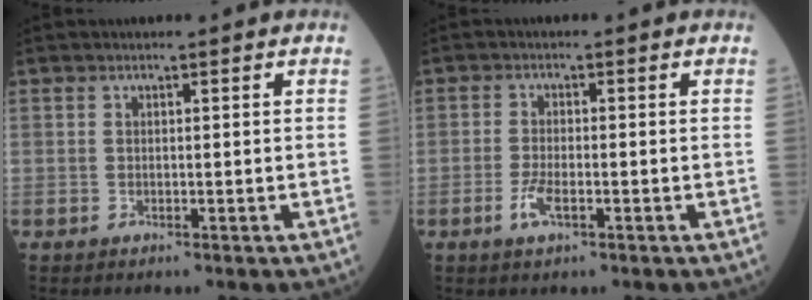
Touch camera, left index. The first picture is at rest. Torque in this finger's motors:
{"motor_torque": [0.66, 0.43, 0.06, 0.02]}